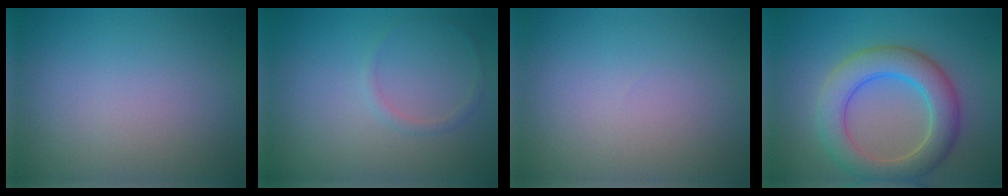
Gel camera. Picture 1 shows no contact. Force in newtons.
{"total": 0.8, "press": 0.8, "slide": 0.1}
{"total": 0.0}
{"total": 6.2, "press": 6.2, "slide": 0.4}